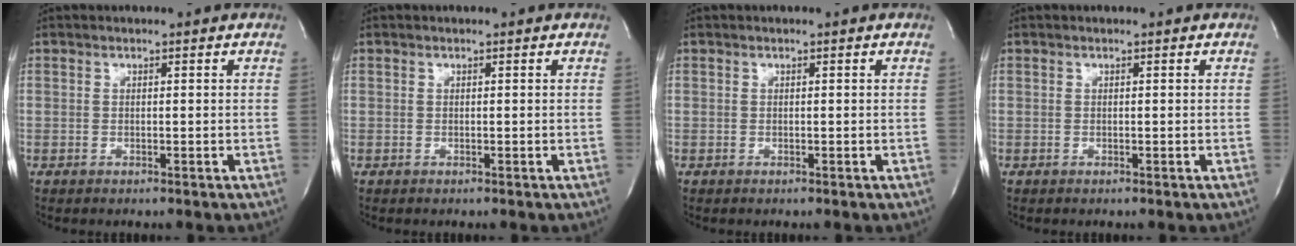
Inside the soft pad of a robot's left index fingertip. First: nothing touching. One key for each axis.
{"total": 0.0}
{"total": 0.0}
{"total": 0.0}